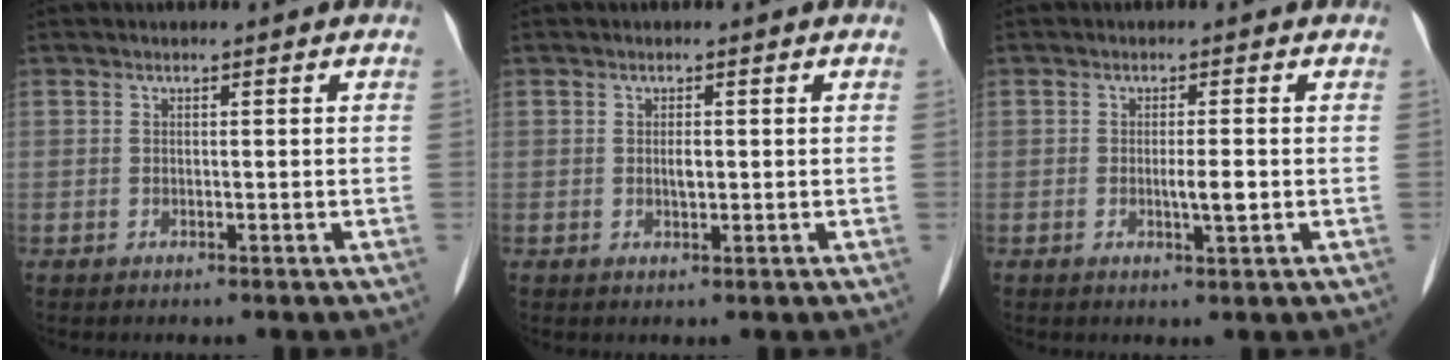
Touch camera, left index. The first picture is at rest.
{"total": 1.2, "force": [0.1, 0.5, 1.1], "torque": [-0.021, -0.002, 0.005]}
{"total": 2.3, "force": [-0.3, 0.2, 2.3], "torque": [-0.041, -0.003, -0.004]}